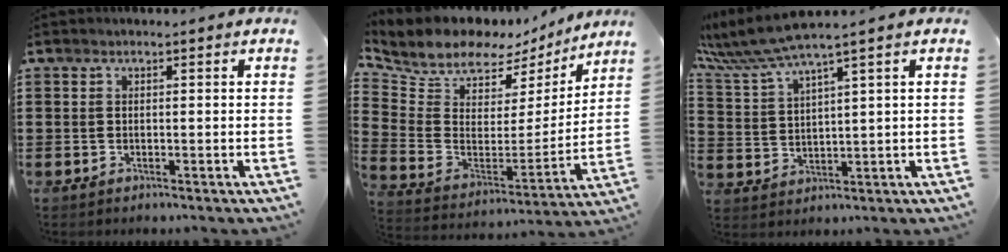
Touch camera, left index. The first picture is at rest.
{"total": 9.5, "force": [8.2, 4.1, 2.4], "torque": [-0.098, -0.053, 0.148]}
{"total": 6.2, "force": [4.9, 0.1, 3.9], "torque": [-0.102, -0.024, 0.081]}